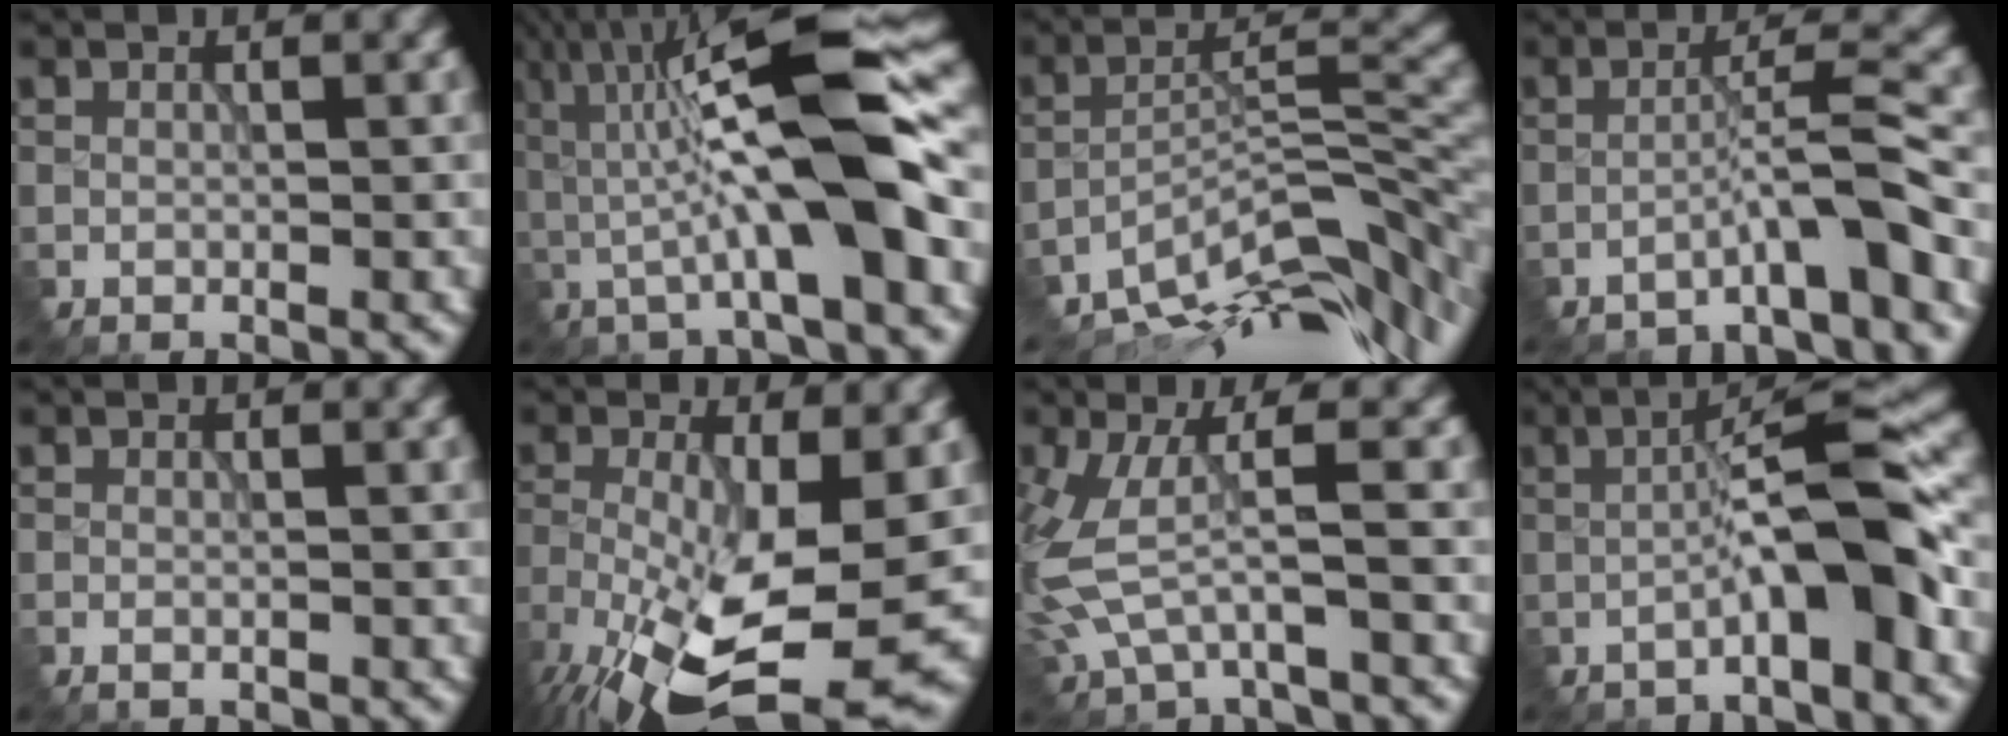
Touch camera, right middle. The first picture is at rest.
{"total": 11.6, "force": [0.3, 2.2, 11.4], "torque": [-0.193, 0.034, -0.003]}
{"total": 11.0, "force": [-8.6, 2.8, 6.3], "torque": [-0.109, 0.008, -0.148]}
{"total": 4.3, "force": [-3.3, -0.4, 2.7], "torque": [-0.042, 0.030, -0.067]}
{"total": 0.6, "force": [-0.3, 0.4, 0.3], "torque": [0.008, 0.003, -0.009]}
{"total": 12.6, "force": [-5.5, 4.2, 10.5], "torque": [-0.222, -0.038, -0.083]}
{"total": 3.5, "force": [-0.3, 1.1, 3.4], "torque": [-0.119, -0.003, -0.007]}
{"total": 6.9, "force": [-2.4, 0.5, 6.4], "torque": [-0.098, 0.031, -0.050]}